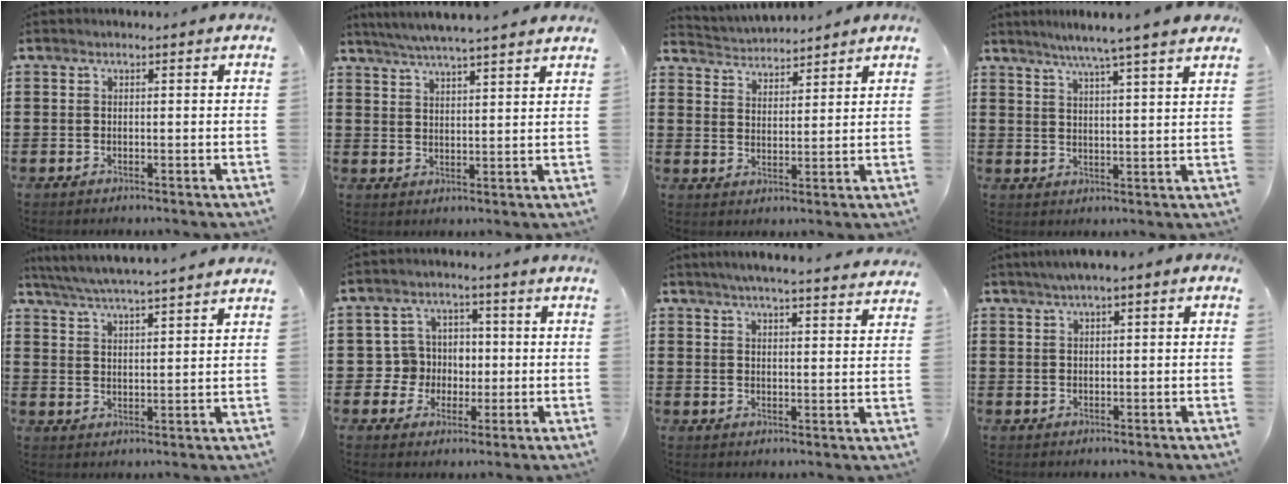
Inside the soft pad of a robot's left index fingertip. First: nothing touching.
{"total": 4.7, "force": [4.3, -0.5, 1.7], "torque": [-0.045, -0.017, 0.076]}
{"total": 3.3, "force": [3.3, 0.3, -0.4], "torque": [-0.008, -0.017, 0.057]}
{"total": 5.5, "force": [4.6, -1.2, 2.8], "torque": [-0.067, -0.020, 0.078]}
{"total": 4.9, "force": [4.7, -0.4, 1.3], "torque": [-0.043, -0.025, 0.081]}
{"total": 5.7, "force": [0.0, 5.6, 1.0], "torque": [-0.046, 0.016, 0.001]}
{"total": 4.5, "force": [4.3, -0.4, 1.3], "torque": [-0.039, -0.019, 0.076]}
{"total": 1.6, "force": [0.5, 0.3, 1.5], "torque": [-0.027, 0.004, 0.008]}